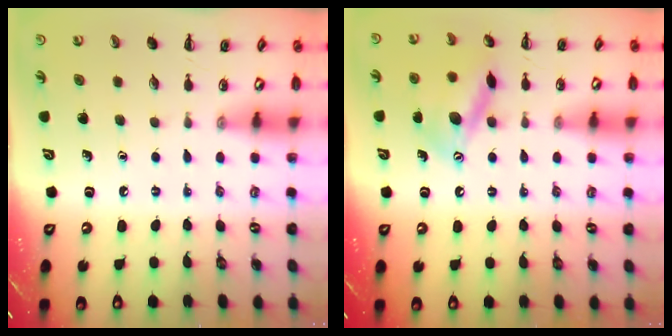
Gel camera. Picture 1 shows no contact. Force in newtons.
{"total": 13.6, "press": 13.3, "slide": 2.9}